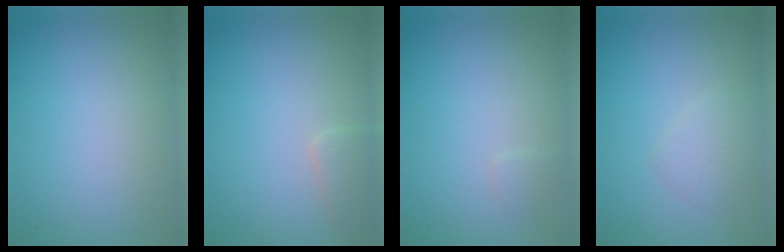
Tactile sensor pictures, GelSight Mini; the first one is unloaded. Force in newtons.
{"total": 1.7, "press": 1.7, "slide": 0.1}
{"total": 0.6, "press": 0.6, "slide": 0.0}
{"total": 1.6, "press": 1.6, "slide": 0.0}